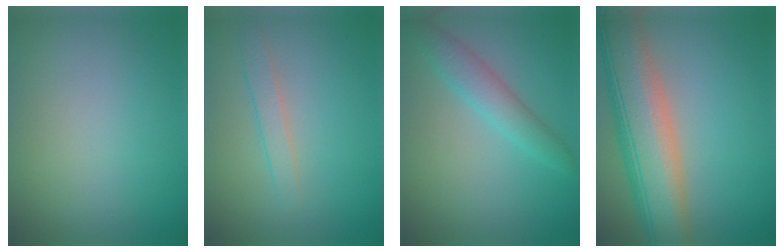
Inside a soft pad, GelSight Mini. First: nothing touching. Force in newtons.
{"total": 1.7, "press": 1.7, "slide": 0.0}
{"total": 3.1, "press": 3.1, "slide": 0.1}
{"total": 10.0, "press": 9.9, "slide": 0.9}